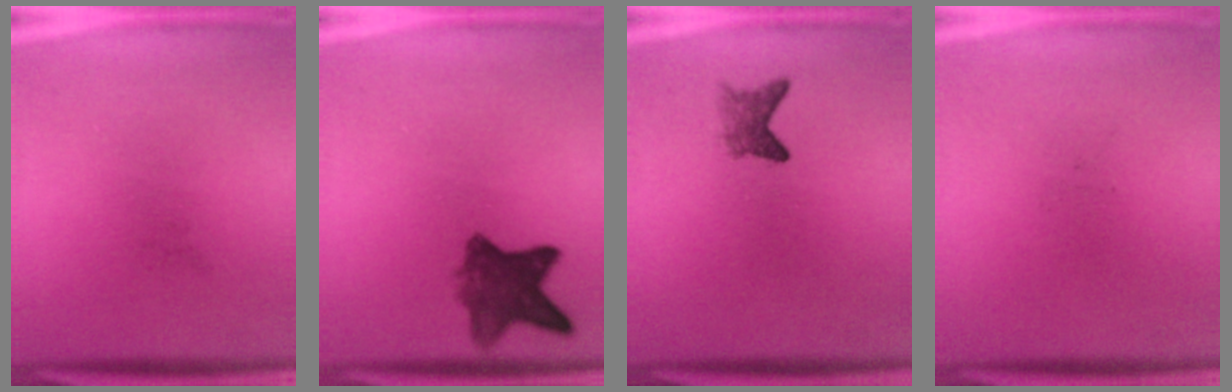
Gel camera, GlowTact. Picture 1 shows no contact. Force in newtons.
{"total": 7.5}
{"total": 2.5}
{"total": 0.0}